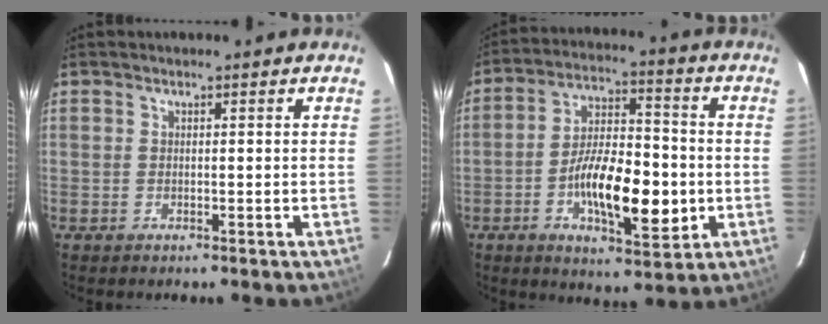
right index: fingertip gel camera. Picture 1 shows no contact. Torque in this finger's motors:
{"motor_torque": [0.54, -0.11, 0.49, 0.21]}